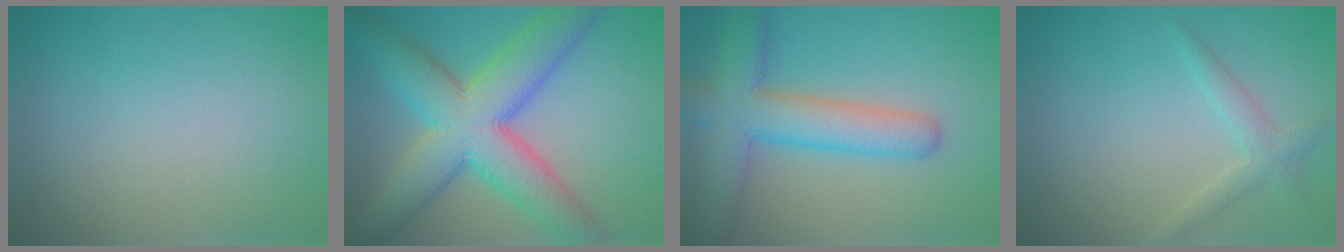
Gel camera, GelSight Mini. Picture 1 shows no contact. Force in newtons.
{"total": 10.8, "press": 10.8, "slide": 0.5}
{"total": 7.1, "press": 7.1, "slide": 0.2}
{"total": 1.9, "press": 1.9, "slide": 0.0}